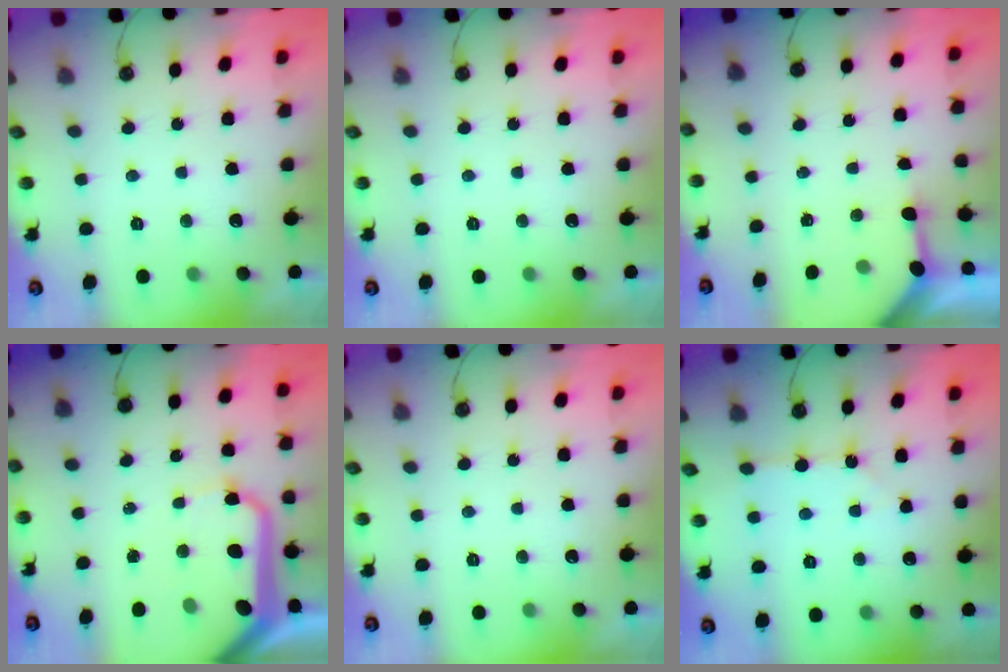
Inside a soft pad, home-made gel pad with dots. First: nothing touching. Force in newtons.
{"total": 0.0}
{"total": 3.6, "press": 3.6, "slide": 0.4}
{"total": 17.9, "press": 17.8, "slide": 2.6}
{"total": 0.0}
{"total": 3.5, "press": 3.4, "slide": 0.6}